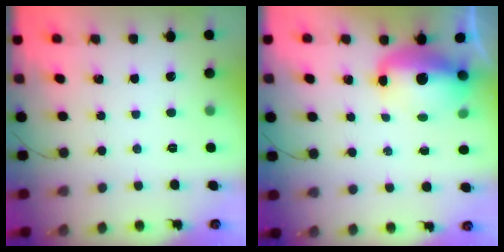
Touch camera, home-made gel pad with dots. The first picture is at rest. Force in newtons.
{"total": 11.2, "press": 10.9, "slide": 2.9}